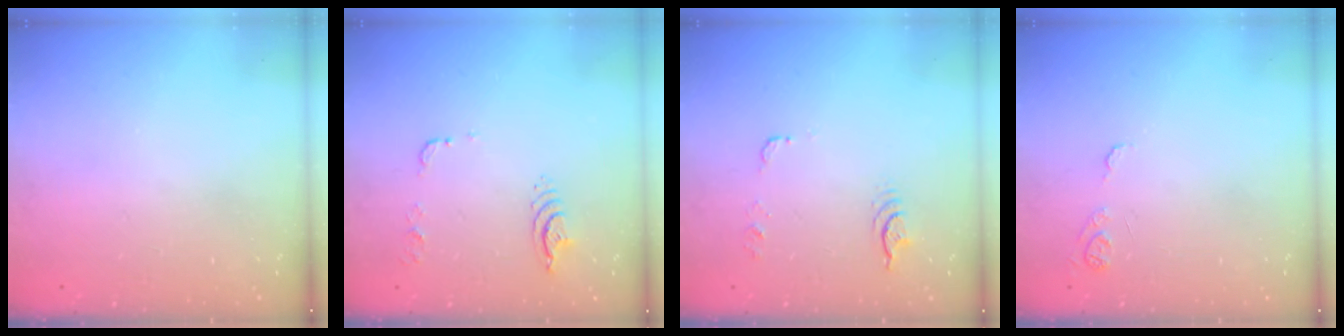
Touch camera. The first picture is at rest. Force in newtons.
{"total": 8.3, "press": 8.3, "slide": 0.8}
{"total": 14.8, "press": 7.2, "slide": 12.9}
{"total": 7.2, "press": 7.2, "slide": 0.7}